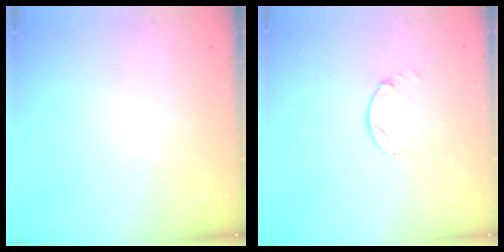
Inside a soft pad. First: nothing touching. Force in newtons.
{"total": 0.7, "press": 0.7, "slide": 0.2}